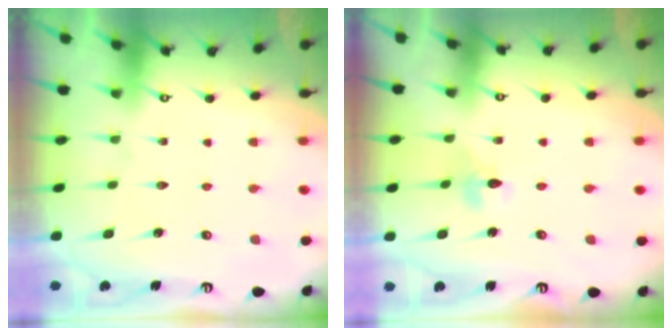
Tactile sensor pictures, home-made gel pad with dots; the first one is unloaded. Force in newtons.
{"total": 4.8, "press": 4.8, "slide": 0.6}